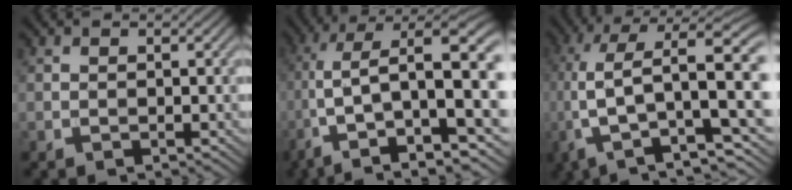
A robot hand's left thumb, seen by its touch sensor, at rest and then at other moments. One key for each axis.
{"total": 16.7, "fx": -0.3, "fy": 7.3, "fz": 15.0, "tx": -0.289, "ty": -0.013, "tz": 0.003}
{"total": 16.5, "fx": 1.0, "fy": 7.3, "fz": 14.8, "tx": -0.303, "ty": 0.000, "tz": 0.027}